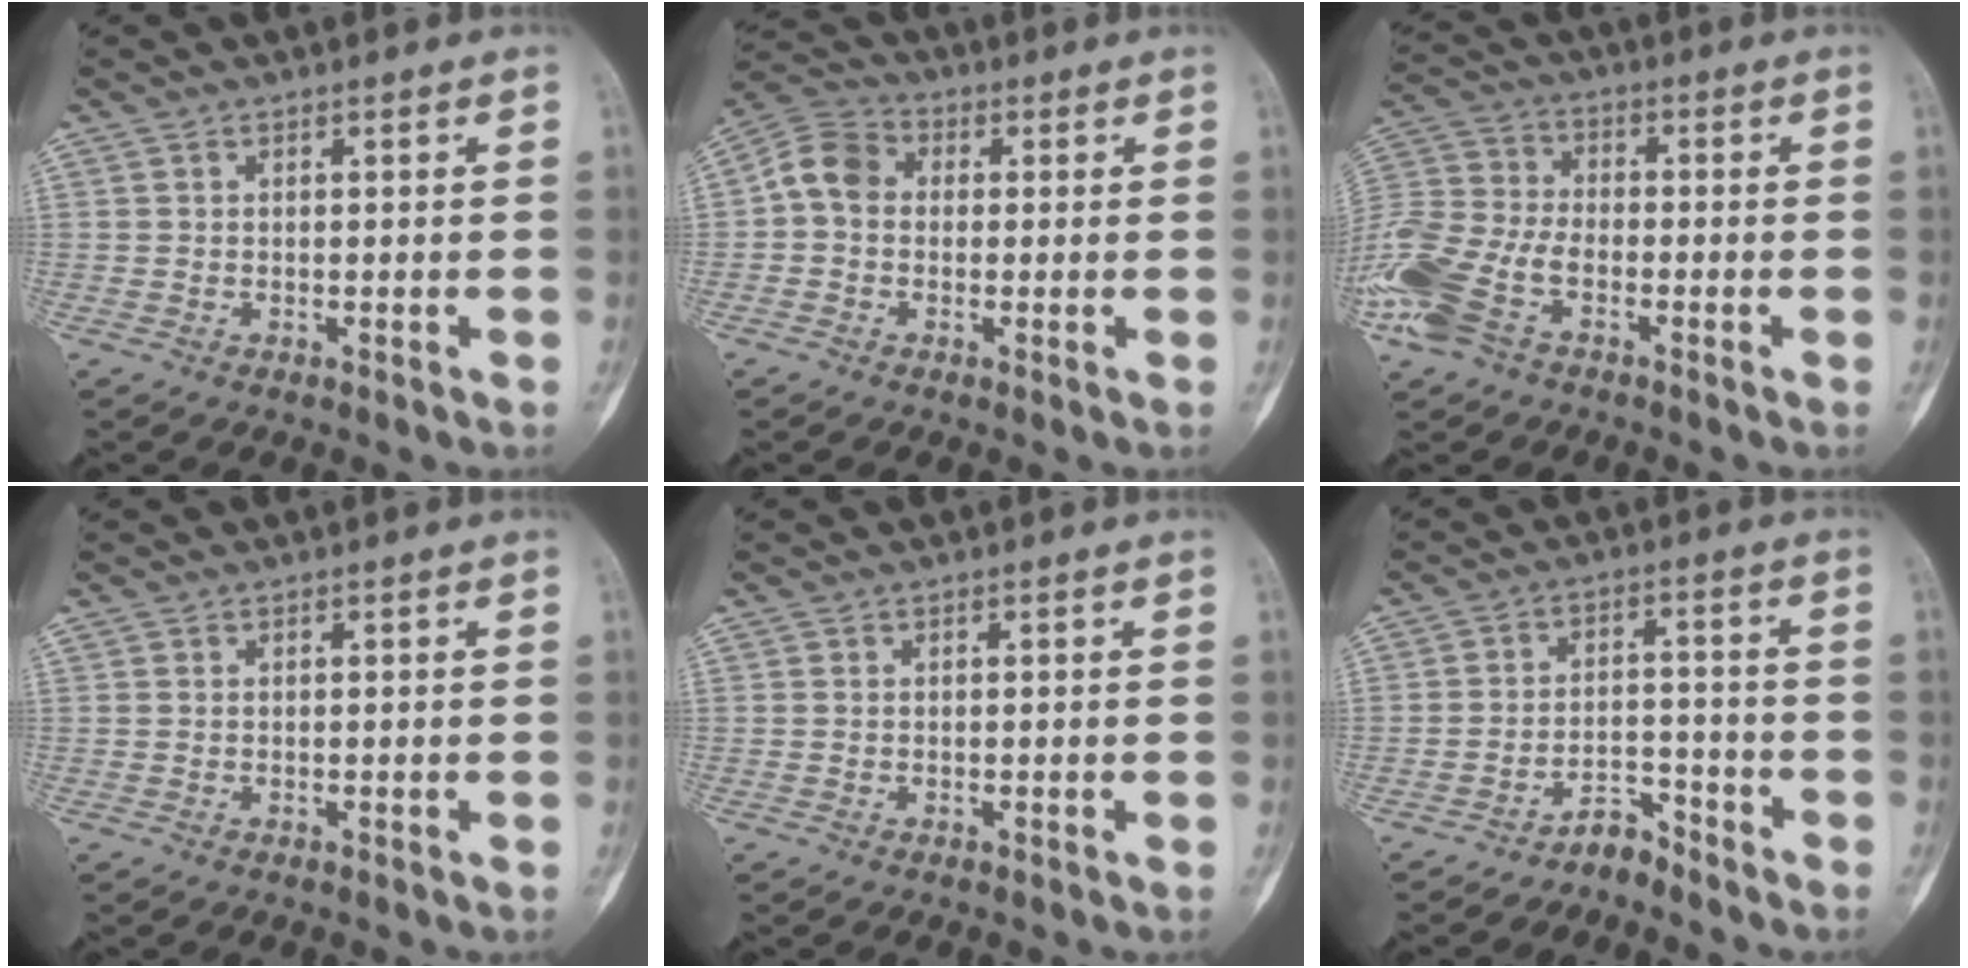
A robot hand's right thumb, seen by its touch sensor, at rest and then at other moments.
{"total": 7.3, "force": [0.1, 5.9, 4.4], "torque": [-0.071, 0.024, -0.012]}
{"total": 15.0, "force": [-6.3, 8.8, 10.4], "torque": [-0.243, 0.020, -0.130]}
{"total": 0.0}
{"total": 0.0}
{"total": 4.2, "force": [-3.9, 1.4, 0.6], "torque": [0.000, 0.045, -0.067]}